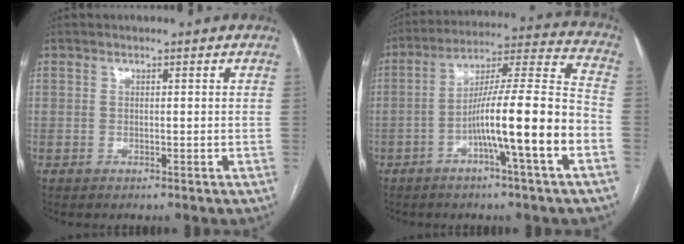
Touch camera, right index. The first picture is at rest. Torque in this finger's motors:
{"motor_torque": [1.96, -0.17, 1.05, 0.21]}